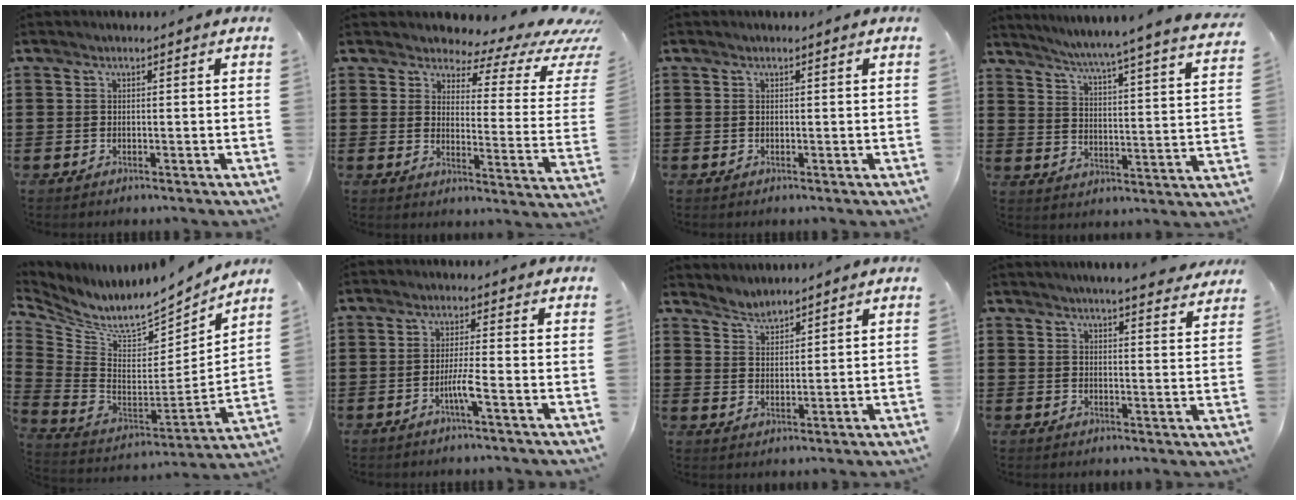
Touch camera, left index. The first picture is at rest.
{"total": 4.4, "force": [3.0, 1.9, 2.6], "torque": [-0.052, -0.027, 0.044]}
{"total": 0.0}
{"total": 4.5, "force": [3.9, -1.5, 1.7], "torque": [-0.052, -0.047, 0.056]}
{"total": 7.7, "force": [6.7, 1.9, 3.4], "torque": [-0.093, -0.062, 0.110]}
{"total": 3.8, "force": [-1.7, -0.1, 3.4], "torque": [-0.066, -0.007, -0.035]}
{"total": 2.9, "force": [2.8, 0.1, -0.3], "torque": [-0.004, -0.011, 0.053]}
{"total": 4.1, "force": [3.9, -0.5, 1.0], "torque": [-0.033, -0.017, 0.069]}